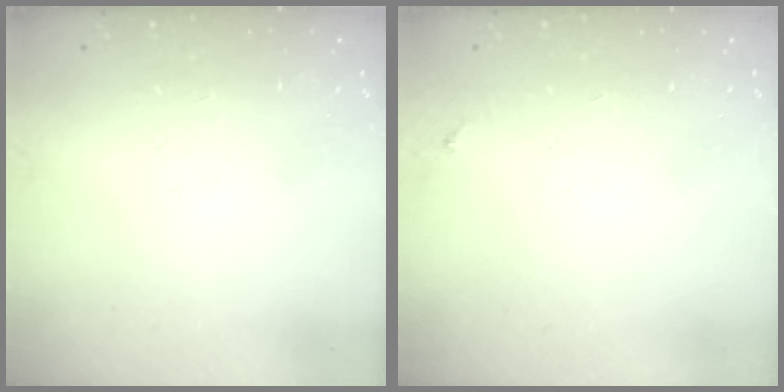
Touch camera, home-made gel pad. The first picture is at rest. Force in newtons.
{"total": 3.2, "press": 3.2, "slide": 0.5}